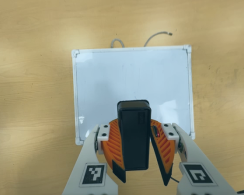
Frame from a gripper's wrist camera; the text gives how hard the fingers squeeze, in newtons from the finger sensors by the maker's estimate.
{"total": 9.3, "left": 9.3, "right": 9.3}